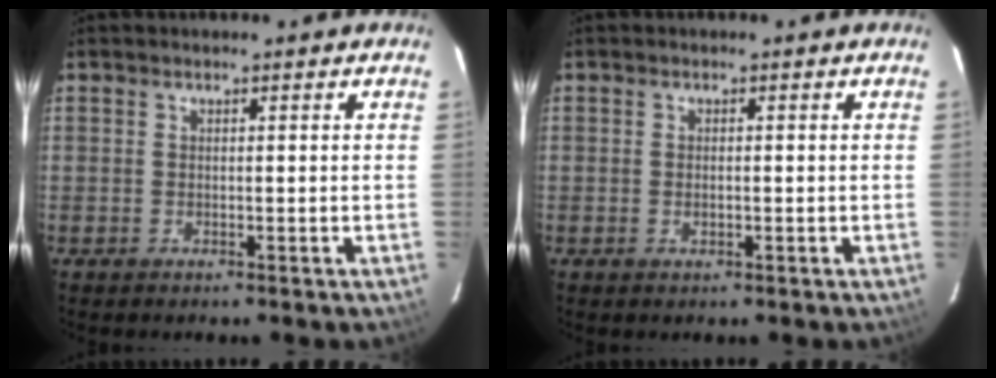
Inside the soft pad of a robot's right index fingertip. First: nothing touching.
{"total": 1.1, "force": [-0.2, 0.5, 0.9], "torque": [-0.018, 0.001, -0.004]}